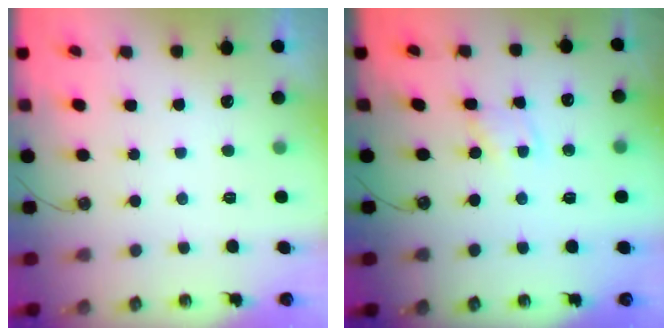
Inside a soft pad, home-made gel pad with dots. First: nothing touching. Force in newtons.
{"total": 2.1, "press": 2.1, "slide": 0.3}